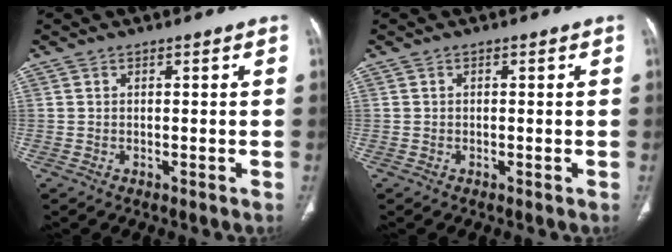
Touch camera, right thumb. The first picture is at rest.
{"total": 0.0}